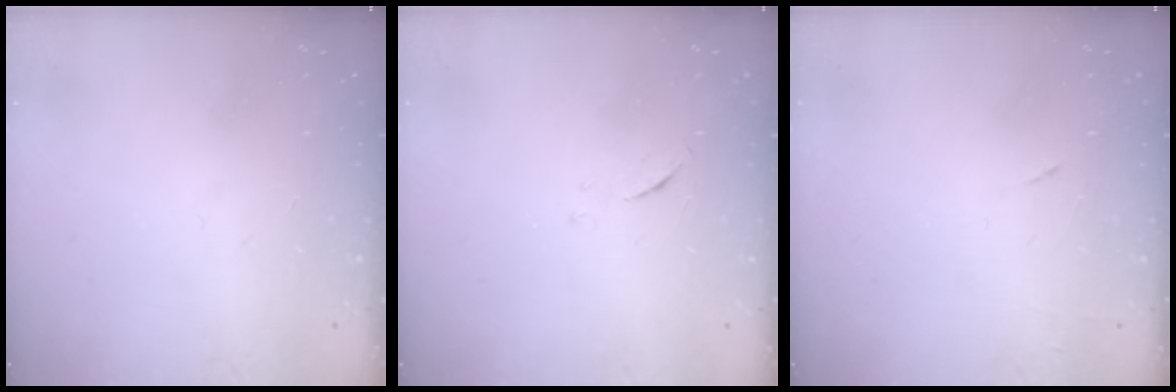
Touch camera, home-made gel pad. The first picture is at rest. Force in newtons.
{"total": 5.0, "press": 4.9, "slide": 0.4}
{"total": 4.6, "press": 4.6, "slide": 0.6}